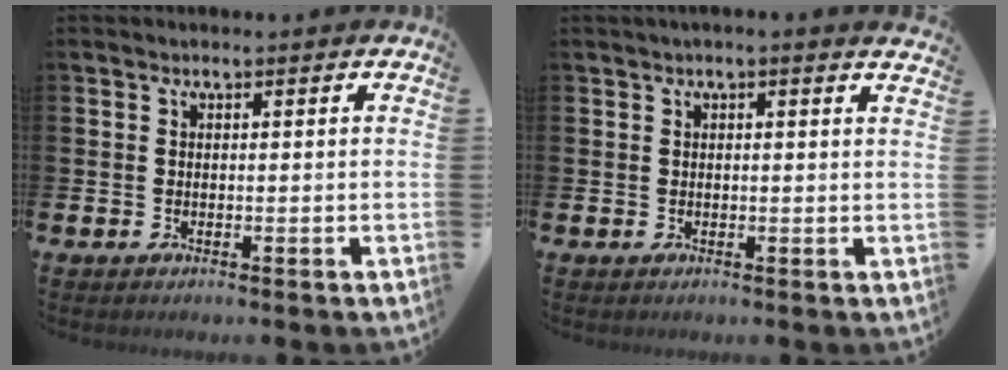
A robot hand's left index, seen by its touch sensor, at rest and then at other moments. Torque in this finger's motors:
{"motor_torque": [0.96, -1.18, 0.14, 0.07]}